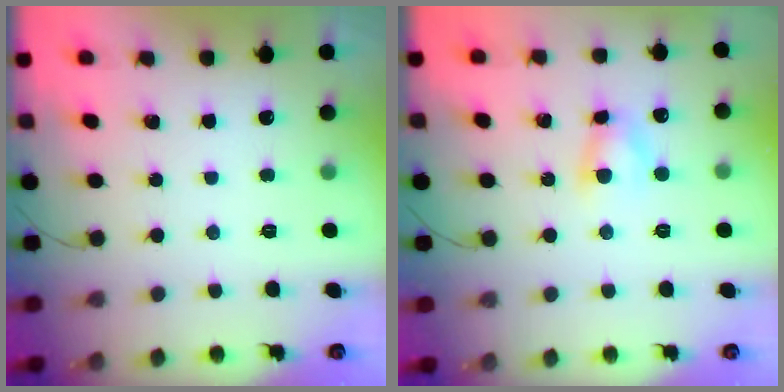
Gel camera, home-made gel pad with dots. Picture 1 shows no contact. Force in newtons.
{"total": 4.2, "press": 4.1, "slide": 0.8}